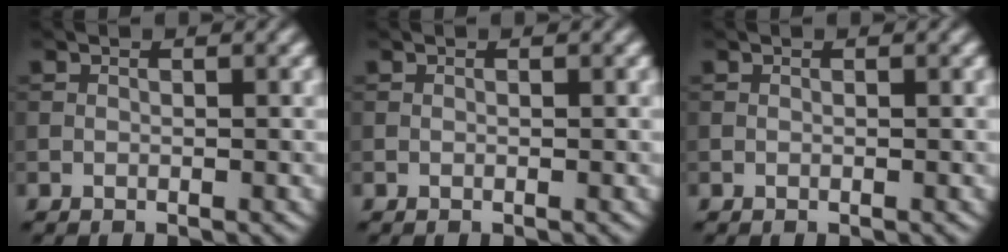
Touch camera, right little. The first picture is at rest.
{"total": 0.0}
{"total": 0.0}